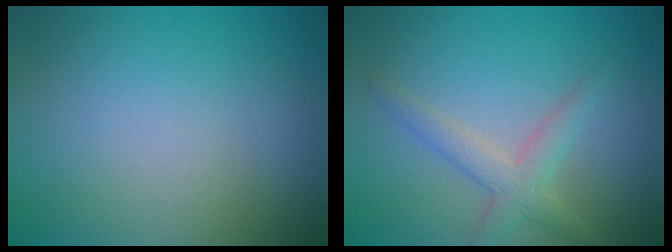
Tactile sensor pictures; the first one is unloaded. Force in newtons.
{"total": 2.6, "press": 2.6, "slide": 0.2}